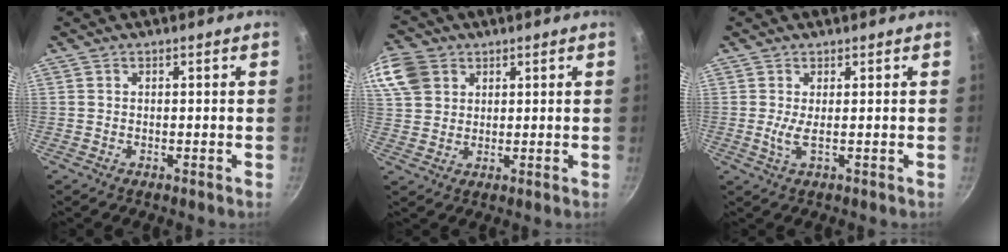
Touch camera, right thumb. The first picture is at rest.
{"total": 12.8, "force": [5.6, 10.0, 5.8], "torque": [-0.138, 0.016, 0.110]}
{"total": 2.3, "force": [0.2, 0.2, 2.3], "torque": [-0.054, -0.005, 0.007]}